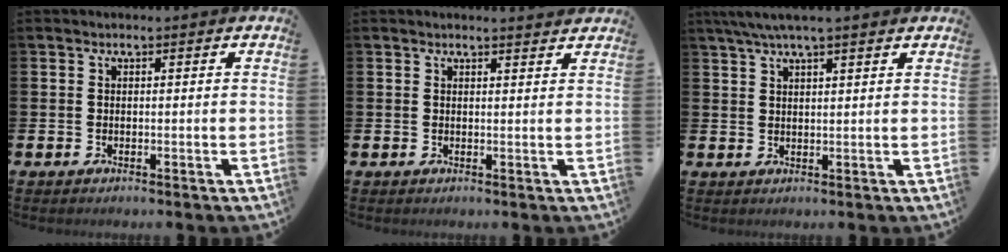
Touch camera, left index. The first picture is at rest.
{"total": 1.3, "force": [1.3, -0.1, 0.0], "torque": [0.015, -0.012, 0.020]}
{"total": 4.2, "force": [3.4, 0.4, 2.4], "torque": [-0.051, -0.002, 0.062]}